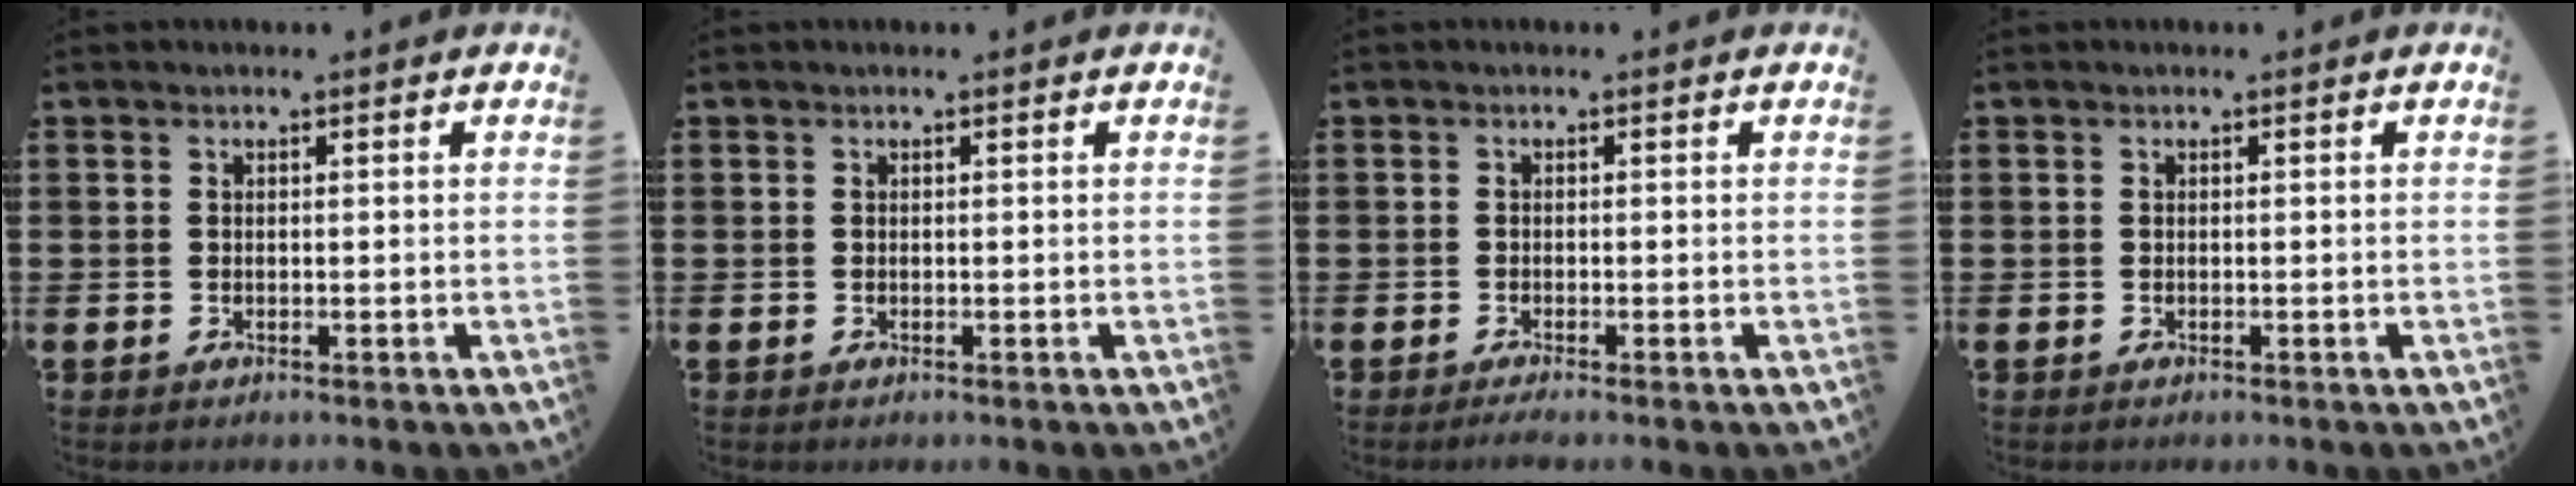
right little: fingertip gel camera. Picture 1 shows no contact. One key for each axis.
{"total": 0.0}
{"total": 0.8, "fx": -0.5, "fy": 0.0, "fz": 0.6, "tx": -0.009, "ty": -0.002, "tz": -0.010}
{"total": 0.0}